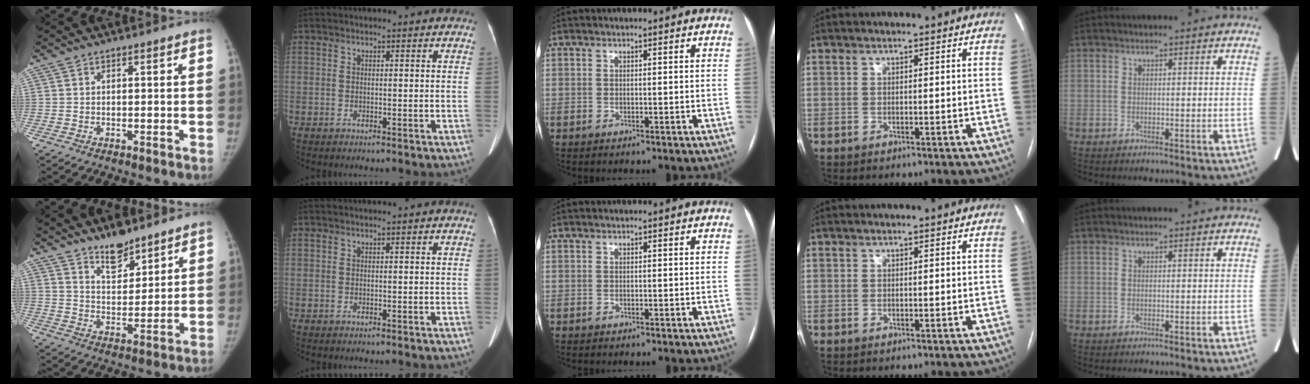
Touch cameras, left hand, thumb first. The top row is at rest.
{"thumb": {"total": 8.2, "force": [6.6, 3.3, 3.8], "torque": [-0.037, -0.053, 0.117]}}